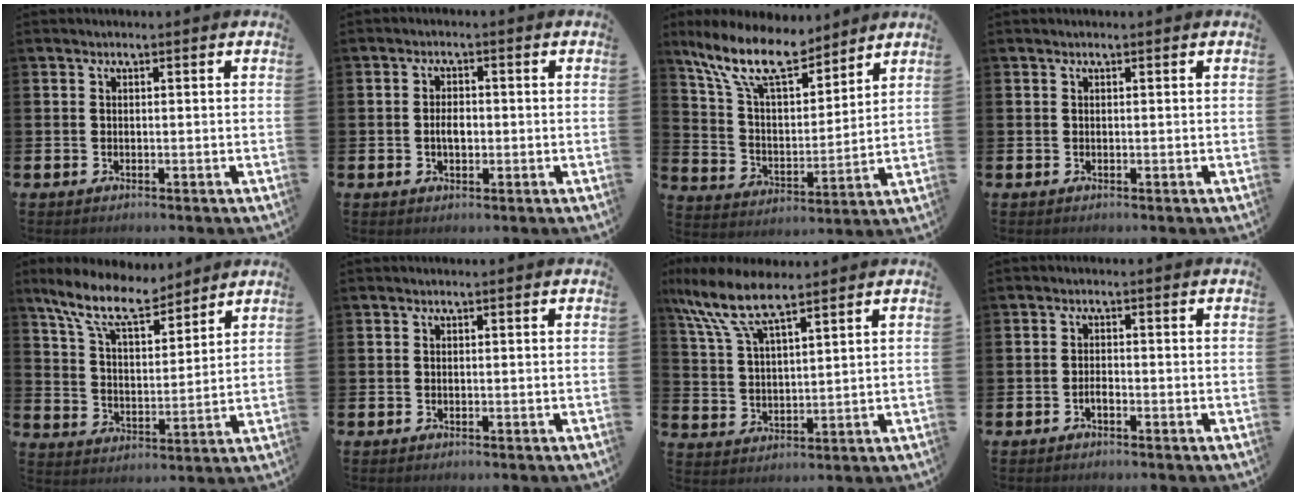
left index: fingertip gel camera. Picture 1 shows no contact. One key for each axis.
{"total": 2.6, "fx": -0.3, "fy": 1.6, "fz": 2.1, "tx": -0.022, "ty": -0.002, "tz": -0.010}
{"total": 12.3, "fx": 10.0, "fy": 4.0, "fz": 6.0, "tx": -0.151, "ty": -0.048, "tz": 0.180}
{"total": 0.0}
{"total": 10.0, "fx": 8.5, "fy": 2.8, "fz": 4.3, "tx": -0.112, "ty": -0.039, "tz": 0.154}
{"total": 0.0}
{"total": 8.9, "fx": 7.0, "fy": 2.5, "fz": 4.9, "tx": -0.125, "ty": -0.019, "tz": 0.127}
{"total": 1.1, "fx": -0.8, "fy": 0.4, "fz": 0.7, "tx": -0.022, "ty": 0.002, "tz": -0.014}